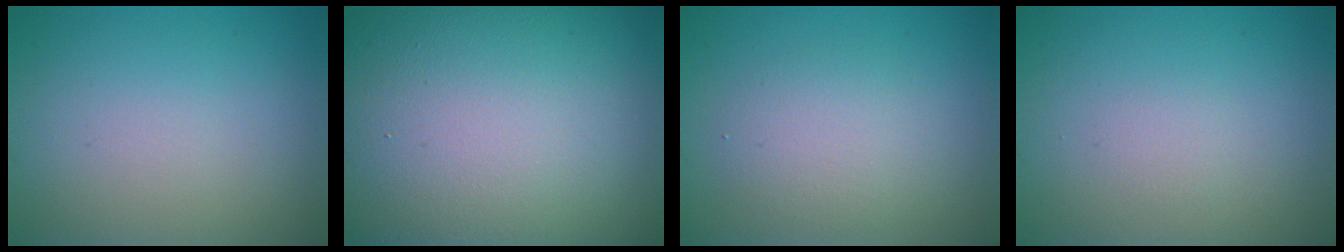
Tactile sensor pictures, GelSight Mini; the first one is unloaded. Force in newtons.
{"total": 25.6, "press": 25.6, "slide": 1.1}
{"total": 2.8, "press": 2.8, "slide": 0.2}
{"total": 0.7, "press": 0.7, "slide": 0.0}